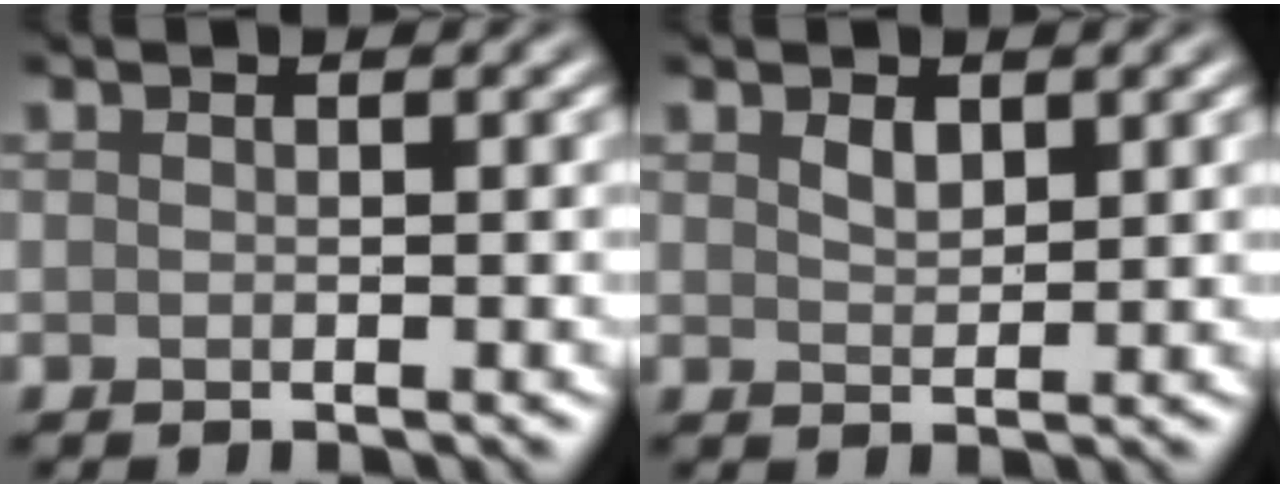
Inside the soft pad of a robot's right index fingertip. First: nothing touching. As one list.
[{"total": 1.4, "force": [0.9, 0.7, 0.7], "torque": [-0.016, -0.001, 0.020]}]